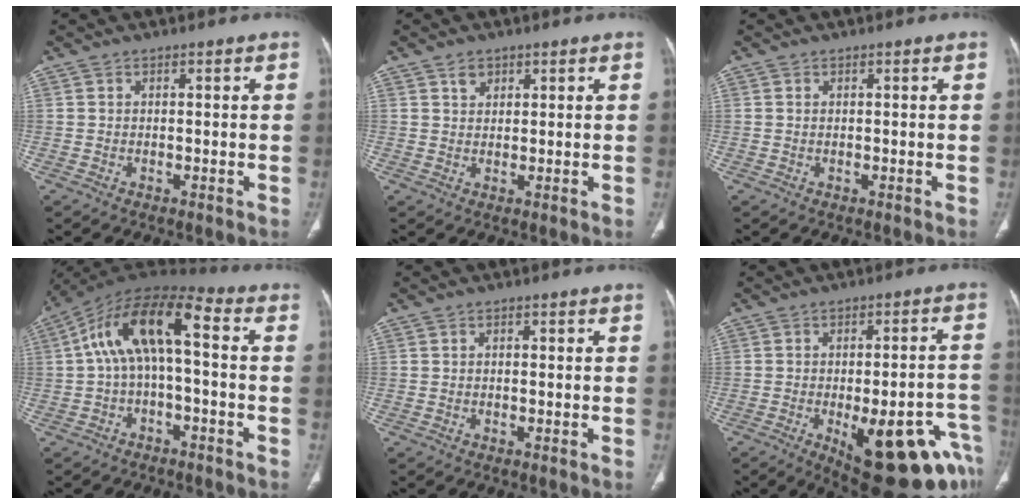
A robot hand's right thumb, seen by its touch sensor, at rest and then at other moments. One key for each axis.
{"total": 2.2, "fx": 1.3, "fy": 1.6, "fz": 0.7, "tx": 0.000, "ty": -0.008, "tz": 0.021}
{"total": 0.0}
{"total": 12.8, "fx": 0.5, "fy": 5.6, "fz": 11.5, "tx": -0.204, "ty": 0.059, "tz": -0.001}
{"total": 0.9, "fx": 0.1, "fy": 0.4, "fz": 0.8, "tx": -0.020, "ty": 0.007, "tz": 0.003}
{"total": 22.4, "fx": -10.3, "fy": 8.0, "fz": 18.2, "tx": -0.155, "ty": 0.039, "tz": -0.122}